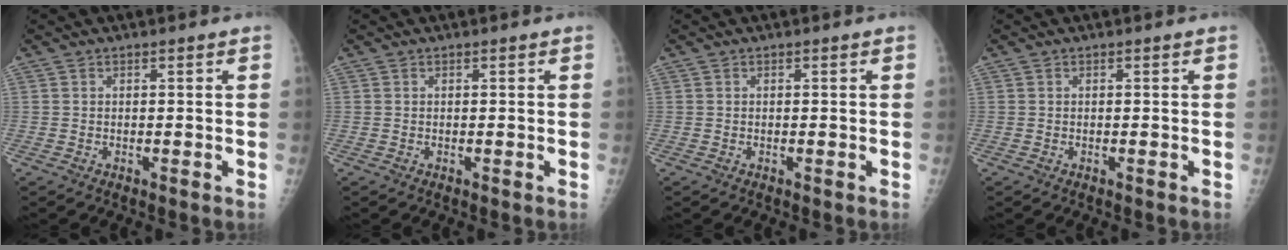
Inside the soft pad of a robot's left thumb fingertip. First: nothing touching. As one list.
[{"total": 0.0}, {"total": 0.0}, {"total": 0.0}]